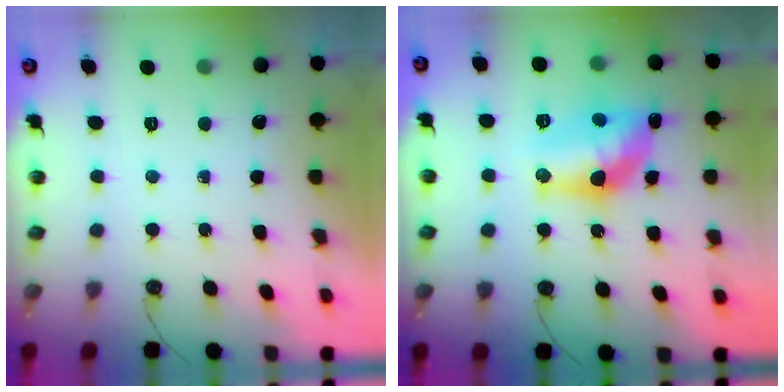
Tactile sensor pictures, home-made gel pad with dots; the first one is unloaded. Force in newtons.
{"total": 12.7, "press": 12.7, "slide": 0.4}